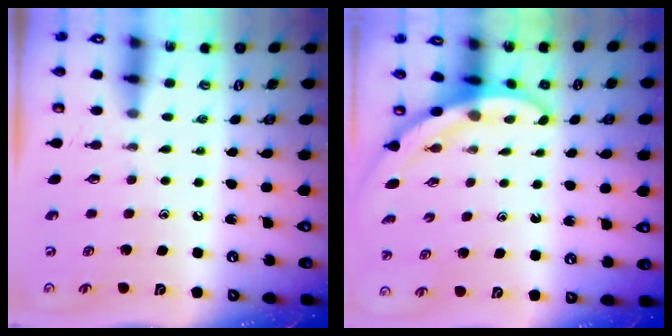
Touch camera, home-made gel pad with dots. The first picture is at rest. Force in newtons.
{"total": 3.0, "press": 3.0, "slide": 0.1}